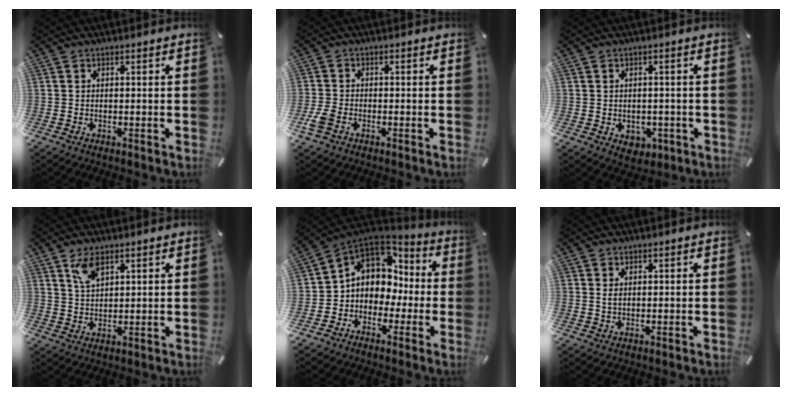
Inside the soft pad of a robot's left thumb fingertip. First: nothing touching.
{"total": 3.1, "force": [-1.5, 2.0, 1.9], "torque": [-0.051, -0.001, -0.031]}
{"total": 3.9, "force": [-0.9, 3.4, 1.7], "torque": [-0.011, 0.001, -0.015]}
{"total": 5.4, "force": [3.3, 2.6, 3.3], "torque": [-0.065, -0.004, 0.061]}
{"total": 9.0, "force": [0.9, 8.5, 3.0], "torque": [-0.075, -0.005, 0.024]}
{"total": 1.4, "force": [0.6, 0.8, 1.0], "torque": [-0.021, 0.002, 0.010]}